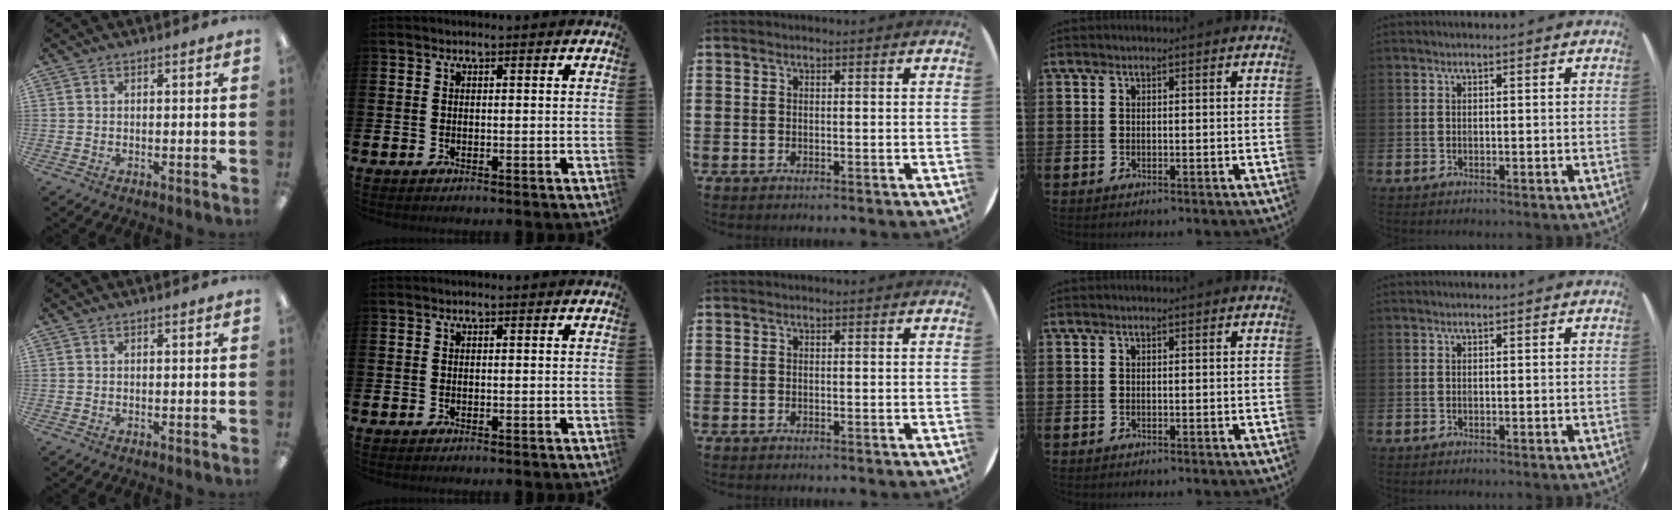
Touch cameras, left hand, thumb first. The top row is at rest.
{}